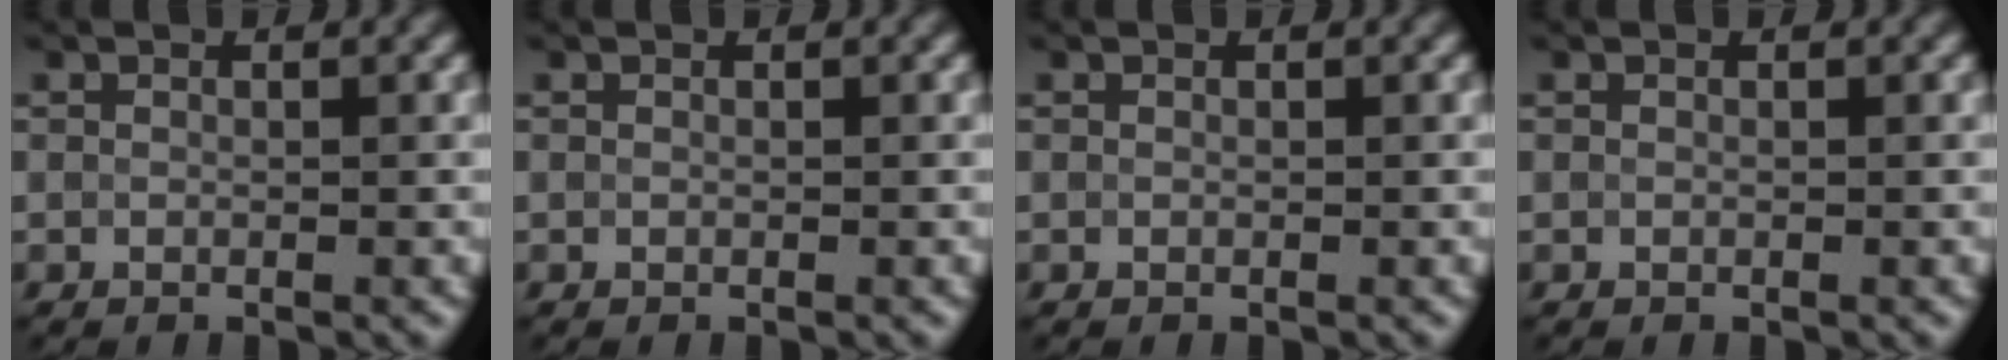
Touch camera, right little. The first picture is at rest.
{"total": 0.0}
{"total": 0.0}
{"total": 0.0}